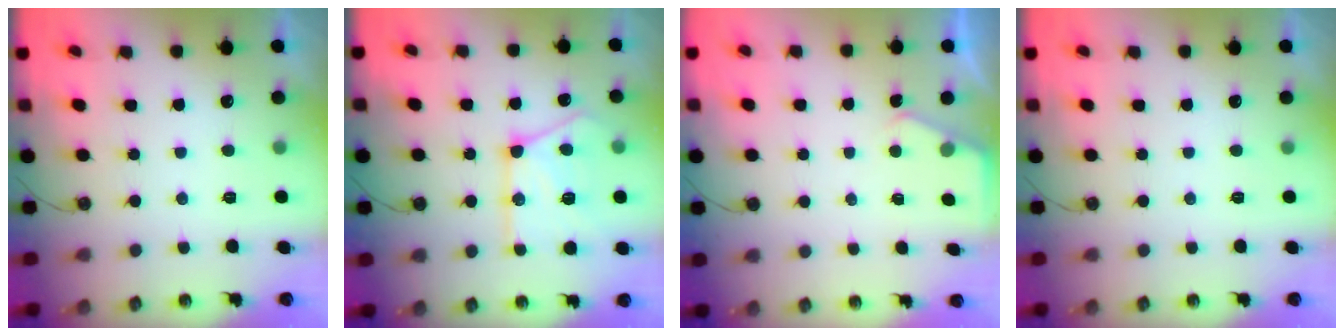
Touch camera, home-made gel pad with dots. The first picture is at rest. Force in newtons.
{"total": 17.5, "press": 17.4, "slide": 1.8}
{"total": 2.1, "press": 2.1, "slide": 0.4}
{"total": 0.0}